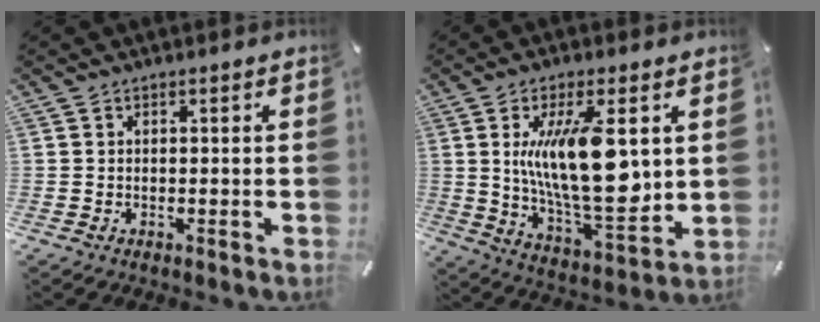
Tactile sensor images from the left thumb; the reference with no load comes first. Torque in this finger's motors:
{"motor_torque": [1.80, 3.21, 2.01, -0.76, 0.70]}